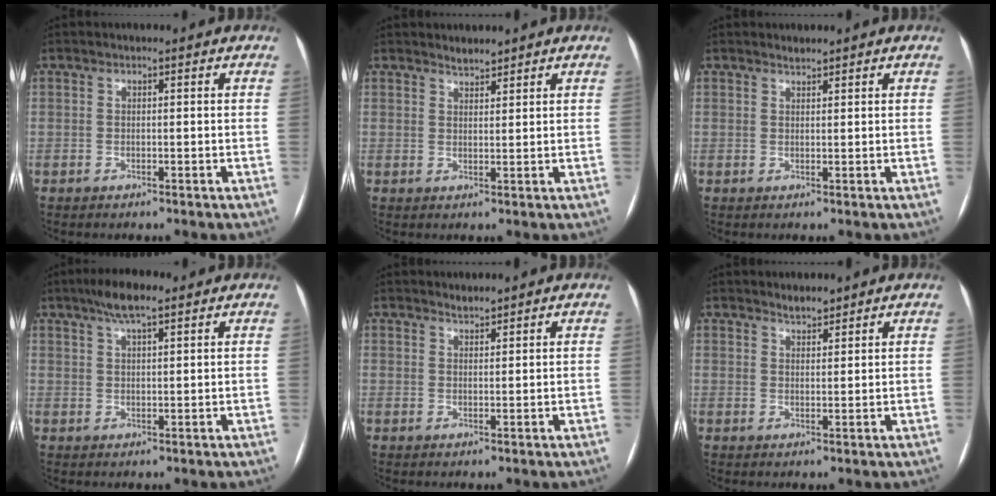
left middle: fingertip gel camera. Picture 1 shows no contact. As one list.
[{"total": 1.7, "force": [1.7, 0.3, 0.2], "torque": [-0.011, 0.000, 0.031]}, {"total": 0.9, "force": [0.9, 0.1, 0.1], "torque": [-0.010, 0.000, 0.017]}, {"total": 5.4, "force": [3.7, 1.0, 3.8], "torque": [-0.075, 0.015, 0.064]}, {"total": 1.3, "force": [1.3, 0.1, 0.1], "torque": [-0.009, 0.000, 0.026]}, {"total": 2.1, "force": [2.0, 0.5, 0.5], "torque": [-0.013, -0.001, 0.035]}]